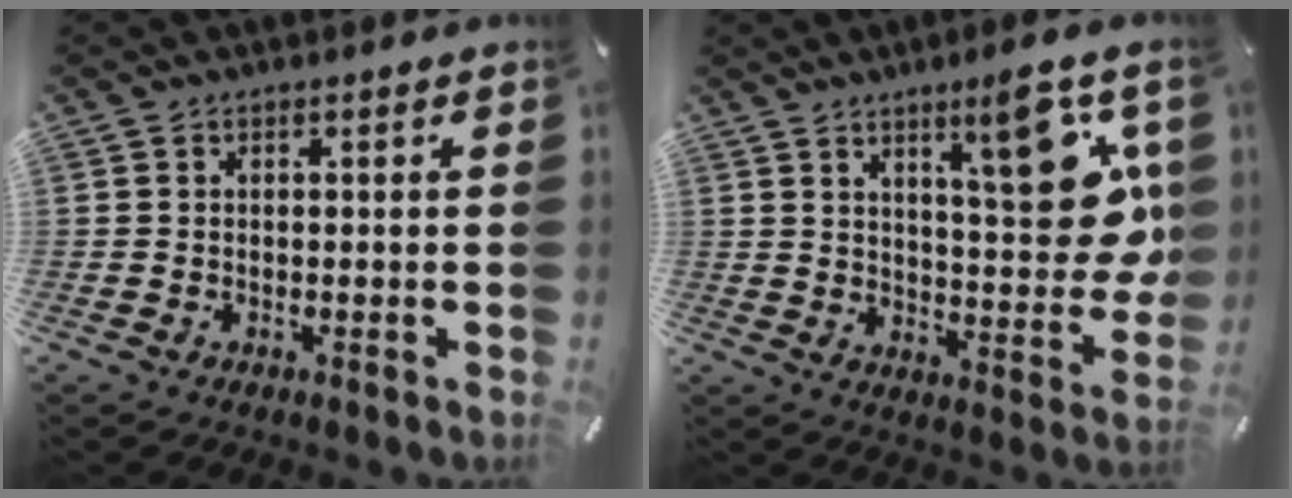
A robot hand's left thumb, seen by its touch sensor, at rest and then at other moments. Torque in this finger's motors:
{"motor_torque": [2.44, 2.57, 1.18, -1.22, 0.13]}